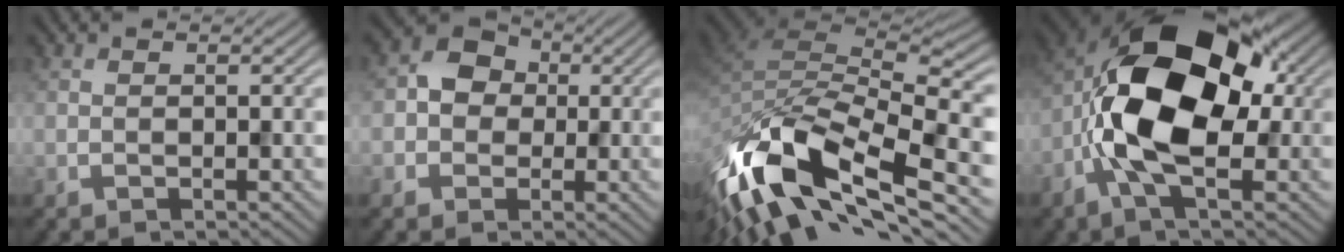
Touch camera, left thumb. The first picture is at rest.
{"total": 5.0, "force": [0.1, 4.4, 2.2], "torque": [-0.041, 0.008, -0.012]}
{"total": 16.5, "force": [-8.0, 7.2, 12.5], "torque": [-0.272, -0.016, -0.148]}
{"total": 14.6, "force": [-1.1, 7.9, 12.2], "torque": [-0.217, 0.009, -0.036]}